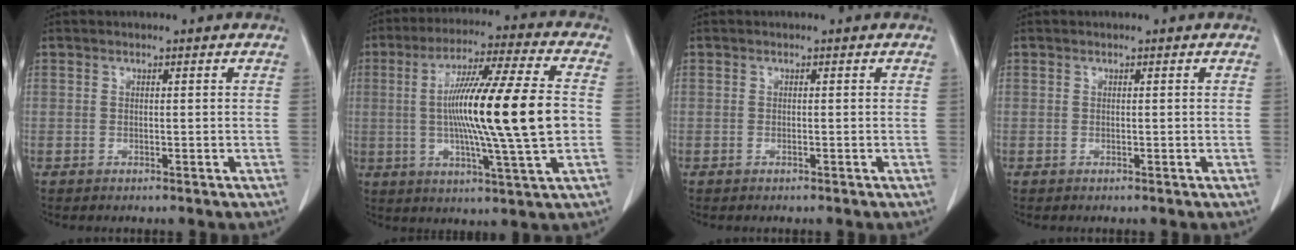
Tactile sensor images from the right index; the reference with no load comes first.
{"total": 18.6, "force": [-0.2, -0.2, 18.6], "torque": [-0.319, -0.003, -0.014]}
{"total": 0.0}
{"total": 0.0}